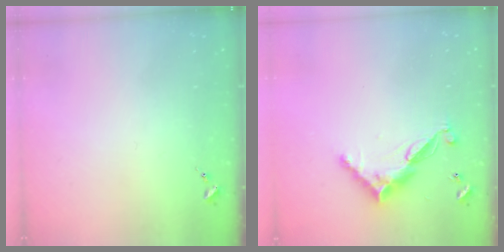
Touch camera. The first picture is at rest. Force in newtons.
{"total": 11.6, "press": 11.6, "slide": 0.3}